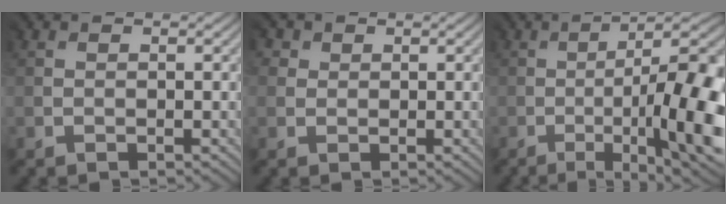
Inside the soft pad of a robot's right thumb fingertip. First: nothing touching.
{"total": 2.5, "force": [1.0, 2.2, 0.5], "torque": [-0.020, 0.007, 0.009]}
{"total": 16.3, "force": [-4.5, 4.4, 15.1], "torque": [-0.186, -0.011, -0.058]}